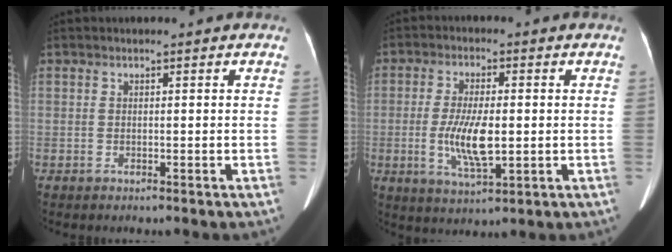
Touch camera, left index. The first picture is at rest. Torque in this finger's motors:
{"motor_torque": [0.31, -0.01, 0.14, 0.15]}